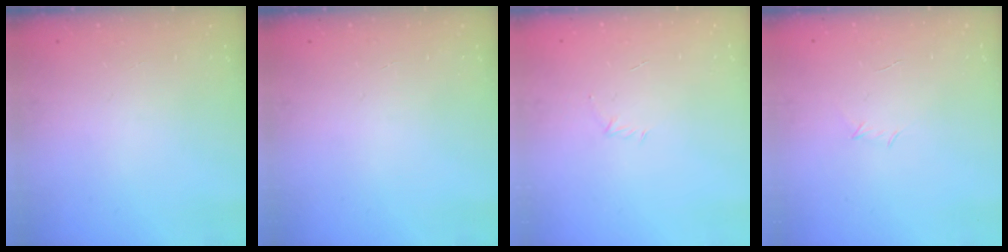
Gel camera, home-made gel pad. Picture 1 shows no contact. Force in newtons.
{"total": 0.0}
{"total": 3.5, "press": 3.4, "slide": 0.8}
{"total": 3.7, "press": 3.5, "slide": 0.9}